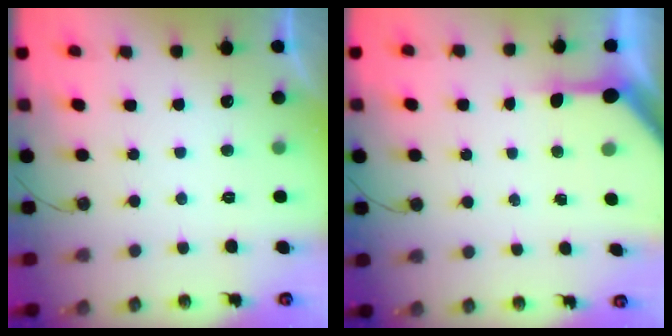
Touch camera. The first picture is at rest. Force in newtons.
{"total": 5.6, "press": 5.6, "slide": 0.4}